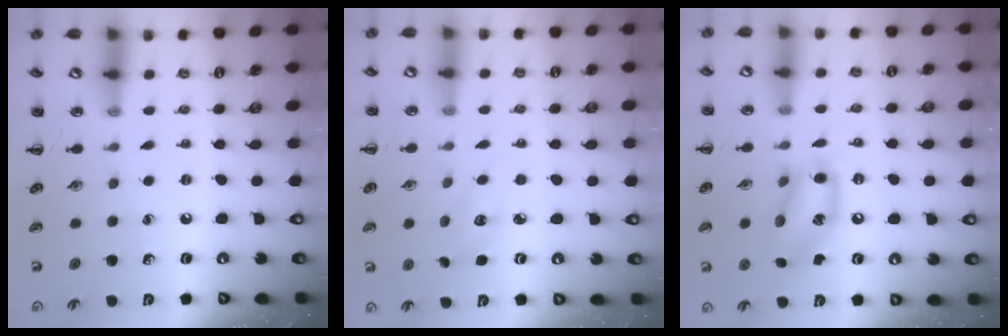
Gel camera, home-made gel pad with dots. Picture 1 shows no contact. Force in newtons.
{"total": 3.7, "press": 3.6, "slide": 0.9}
{"total": 13.4, "press": 13.1, "slide": 2.4}